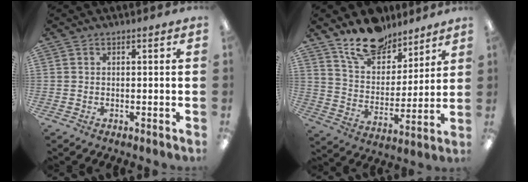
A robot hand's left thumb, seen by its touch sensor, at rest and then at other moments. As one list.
[{"total": 15.5, "force": [12.4, 7.5, 5.3], "torque": [-0.091, -0.081, 0.229]}]